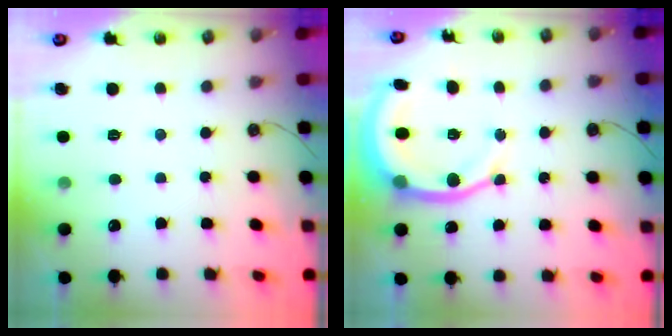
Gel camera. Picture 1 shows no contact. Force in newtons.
{"total": 10.7, "press": 10.6, "slide": 1.5}